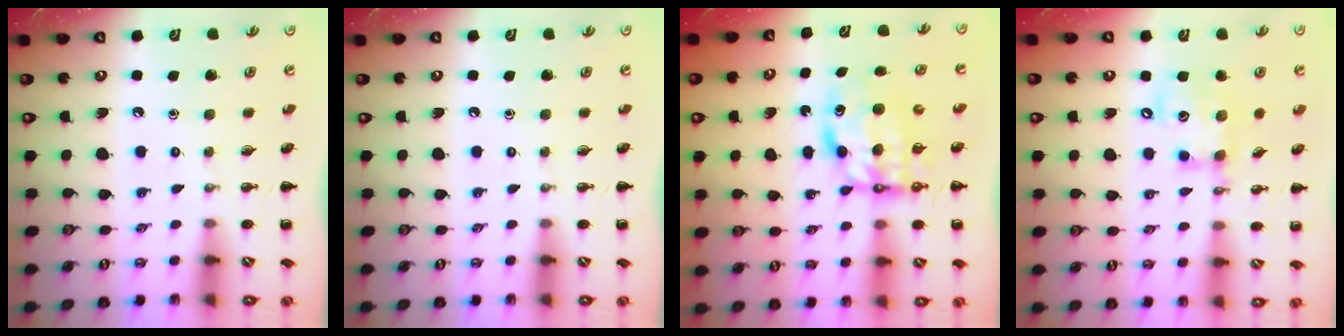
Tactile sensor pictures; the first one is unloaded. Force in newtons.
{"total": 0.0}
{"total": 6.8, "press": 6.6, "slide": 1.5}
{"total": 12.7, "press": 12.5, "slide": 2.0}